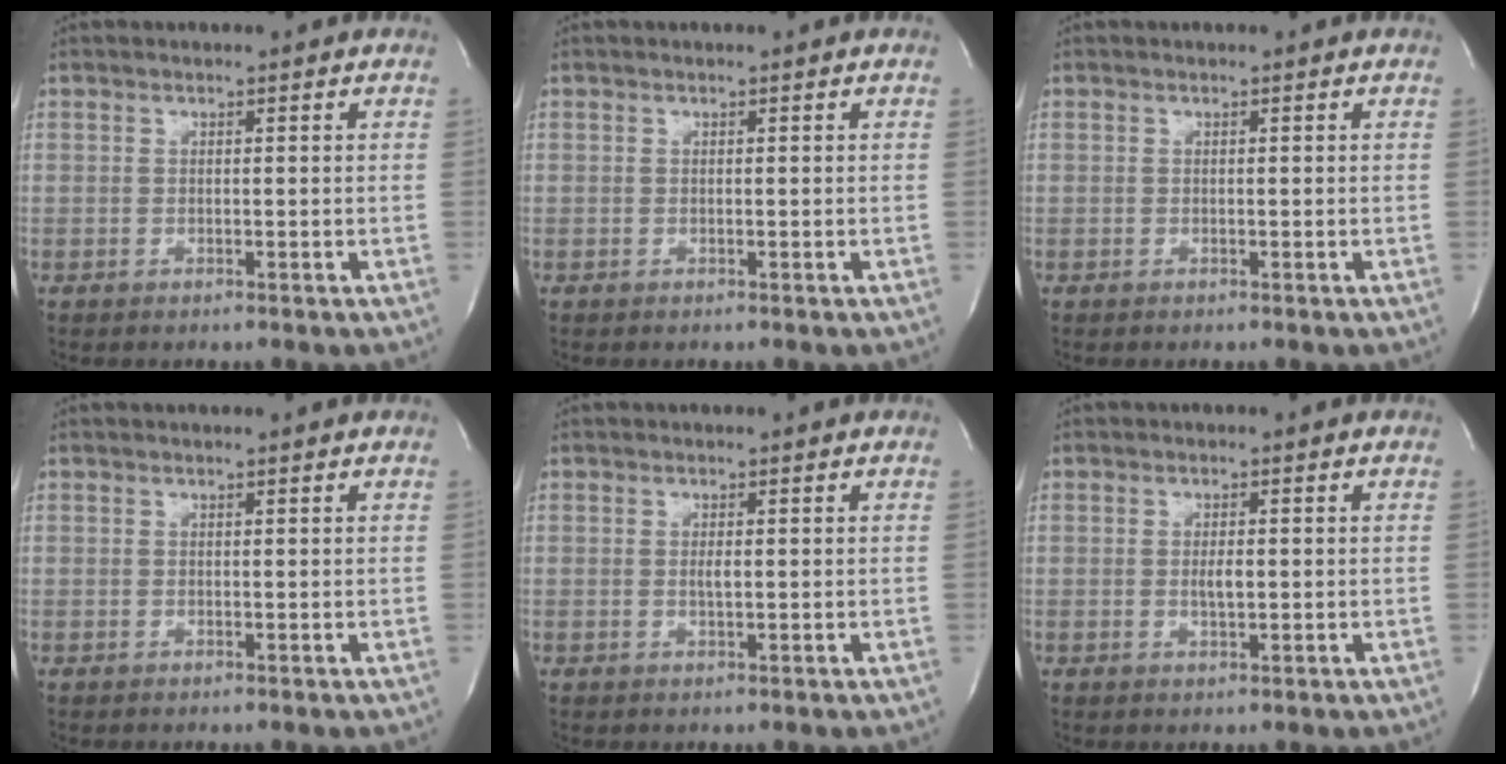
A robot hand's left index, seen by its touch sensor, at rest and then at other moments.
{"total": 0.0}
{"total": 0.0}
{"total": 0.6, "force": [0.5, 0.0, 0.2], "torque": [-0.003, 0.002, 0.008]}
{"total": 1.1, "force": [0.1, 0.2, 1.0], "torque": [-0.022, -0.002, 0.002]}
{"total": 1.9, "force": [-0.1, 0.5, 1.8], "torque": [-0.037, 0.000, 0.000]}